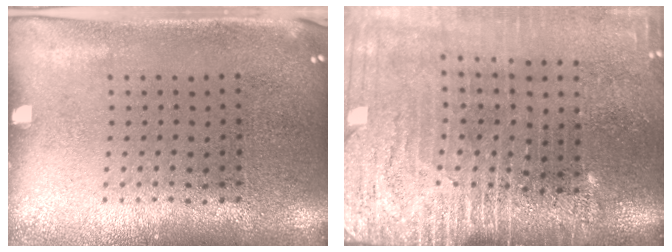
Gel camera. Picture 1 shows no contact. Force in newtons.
{"total": 4.2, "press": 3.5, "slide": 2.3}